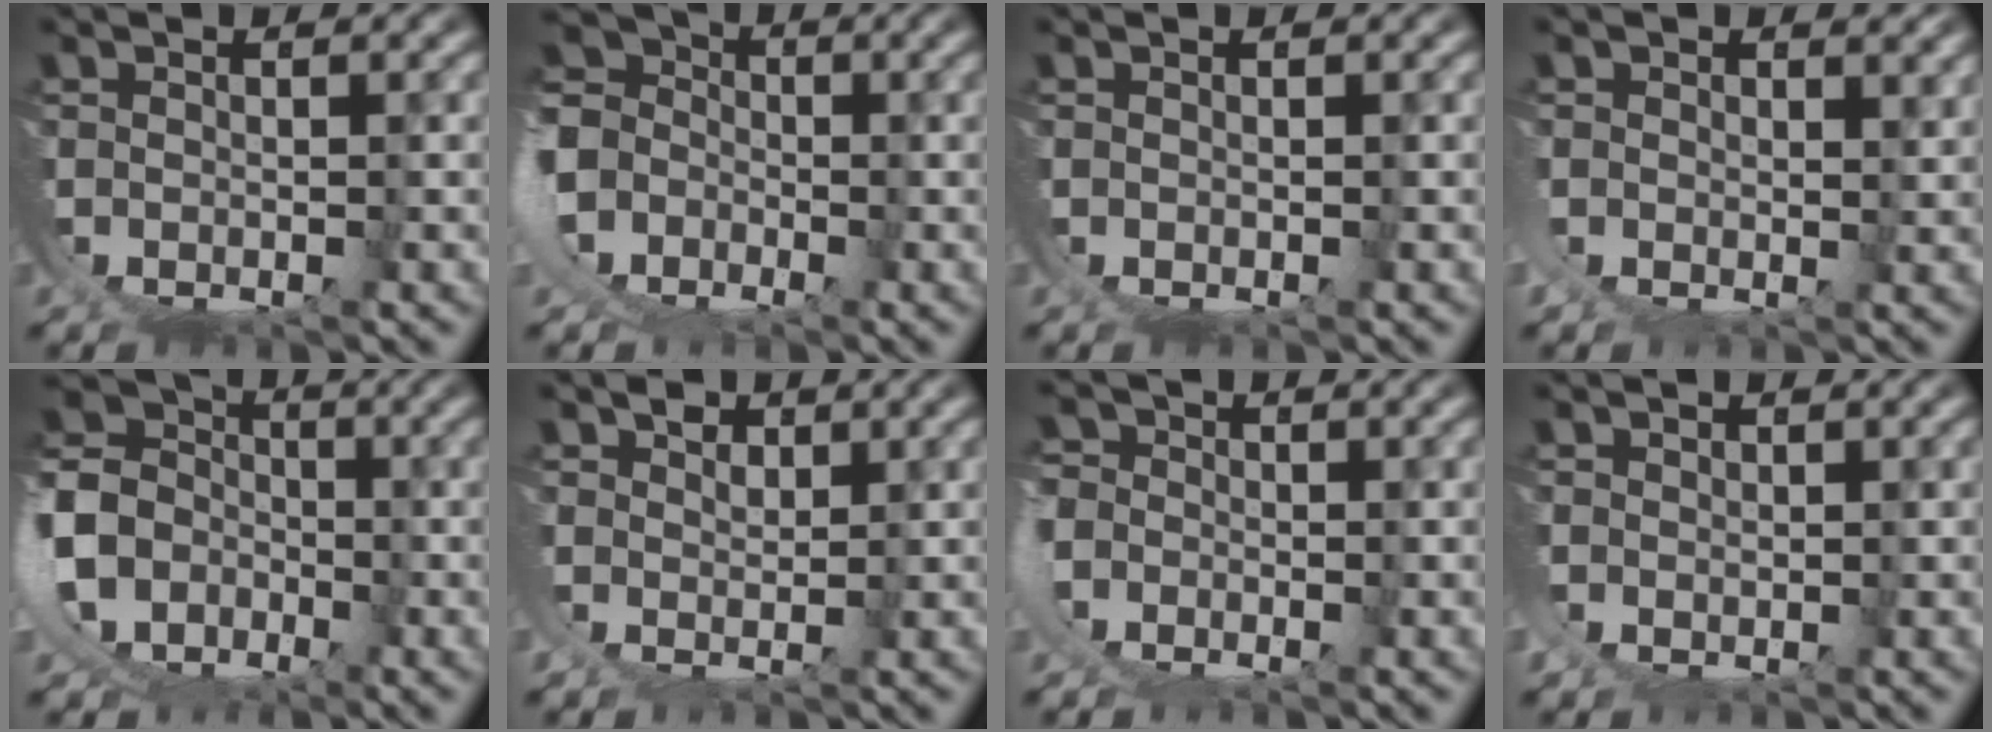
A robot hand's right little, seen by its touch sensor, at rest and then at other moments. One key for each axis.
{"total": 10.2, "fx": 0.5, "fy": 8.9, "fz": 4.9, "tx": -0.127, "ty": -0.013, "tz": -0.007}
{"total": 0.0}
{"total": 1.7, "fx": 1.2, "fy": 0.9, "fz": 0.9, "tx": -0.019, "ty": -0.003, "tz": 0.021}
{"total": 12.0, "fx": -0.1, "fy": 10.9, "fz": 5.2, "tx": -0.149, "ty": -0.020, "tz": -0.016}
{"total": 2.3, "fx": 1.8, "fy": 1.0, "fz": 1.0, "tx": -0.025, "ty": -0.007, "tz": 0.038}
{"total": 2.3, "fx": -0.3, "fy": 2.0, "fz": 1.2, "tx": -0.039, "ty": -0.008, "tz": -0.008}
{"total": 1.0, "fx": 0.7, "fy": 0.5, "fz": 0.6, "tx": -0.023, "ty": -0.008, "tz": 0.022}